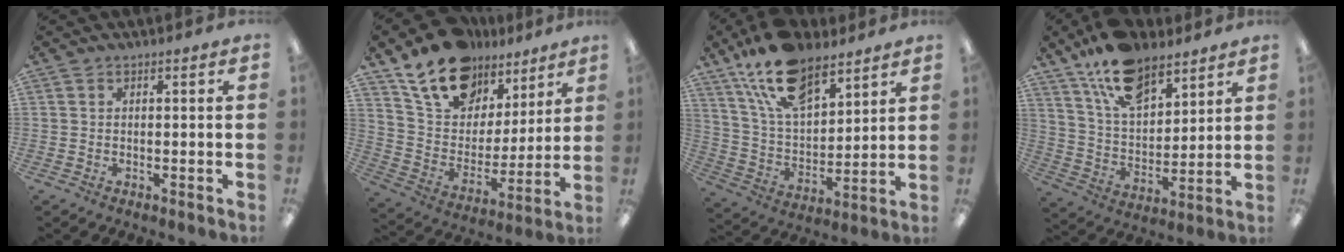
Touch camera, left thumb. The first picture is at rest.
{"total": 17.6, "force": [12.6, 10.5, 6.3], "torque": [-0.124, -0.077, 0.236]}
{"total": 18.4, "force": [12.5, 8.9, 10.1], "torque": [-0.196, -0.051, 0.229]}
{"total": 15.7, "force": [11.1, 7.6, 8.1], "torque": [-0.156, -0.049, 0.206]}